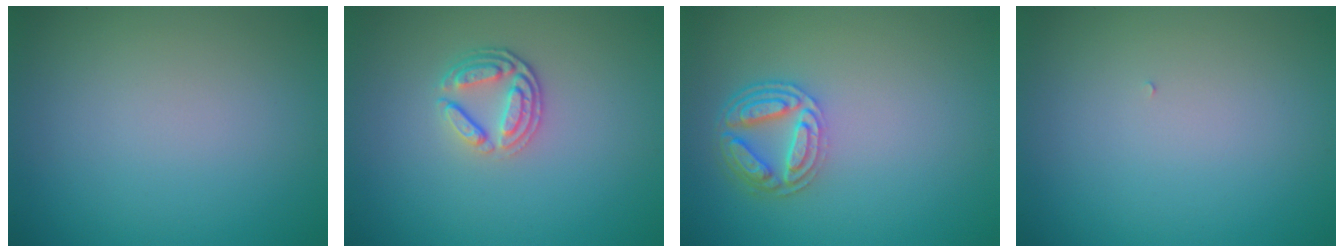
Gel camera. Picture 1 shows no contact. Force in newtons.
{"total": 2.9, "press": 2.5, "slide": 1.5}
{"total": 4.3, "press": 3.4, "slide": 2.6}
{"total": 0.0}